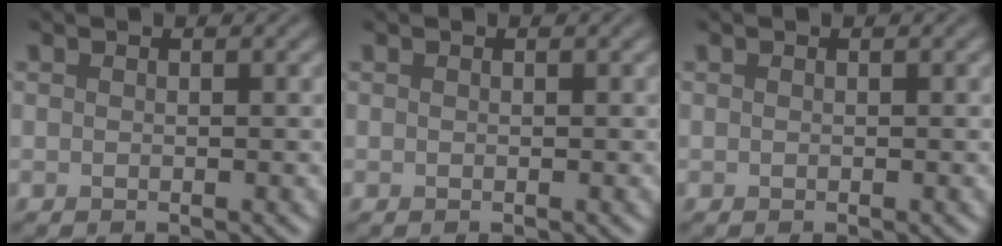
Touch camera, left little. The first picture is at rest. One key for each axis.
{"total": 0.0}
{"total": 0.0}